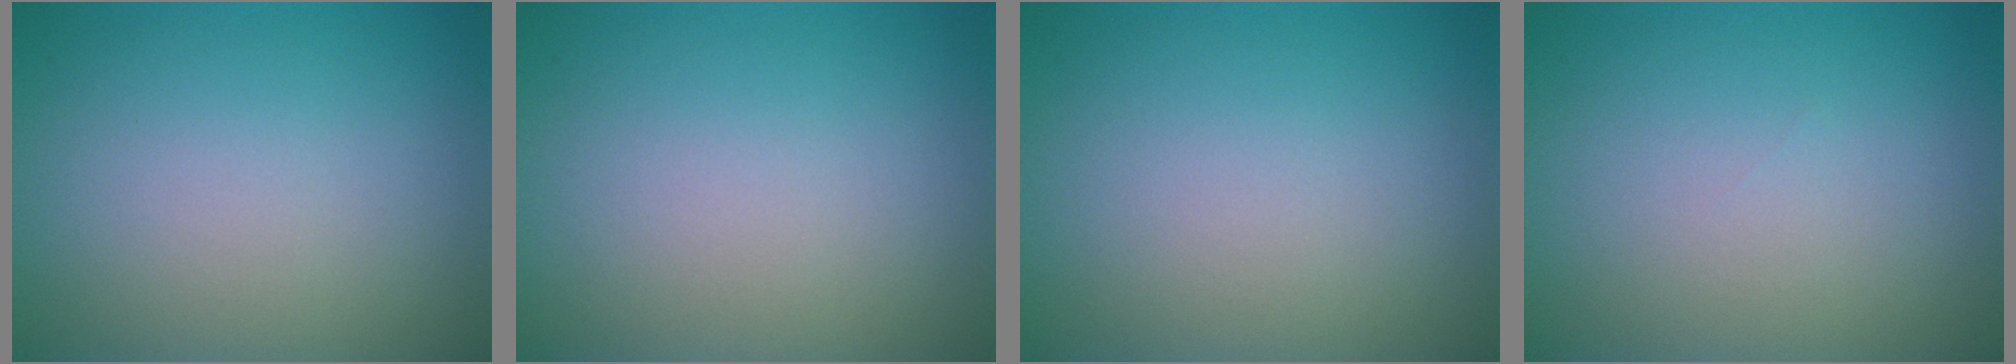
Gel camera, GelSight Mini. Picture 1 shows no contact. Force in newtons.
{"total": 0.0}
{"total": 0.0}
{"total": 0.0}